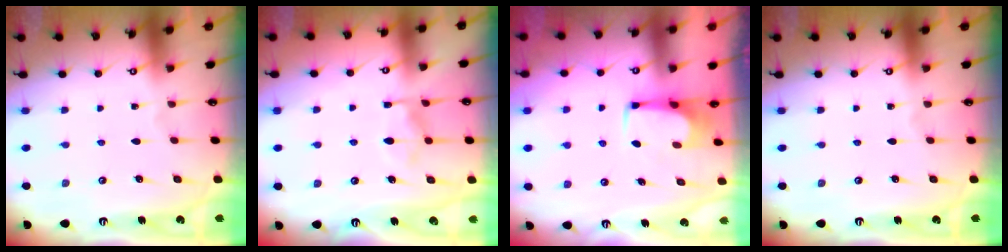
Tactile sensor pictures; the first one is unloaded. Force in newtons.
{"total": 8.6, "press": 8.6, "slide": 0.7}
{"total": 4.0, "press": 3.9, "slide": 0.3}
{"total": 0.0}